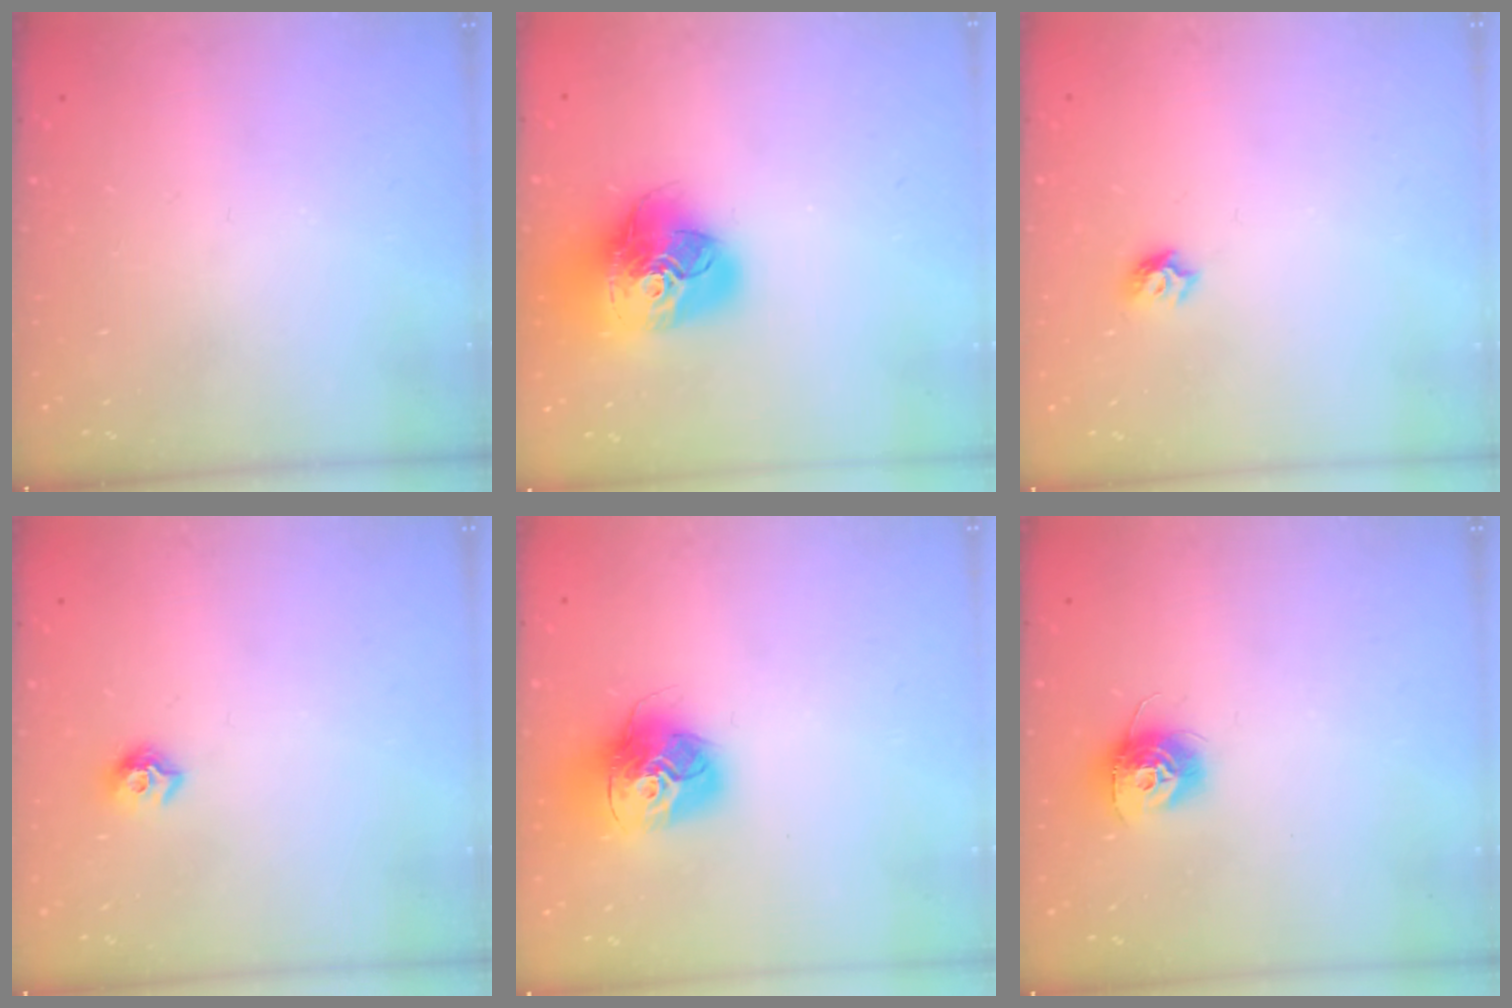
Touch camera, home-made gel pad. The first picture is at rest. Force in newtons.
{"total": 21.4, "press": 21.3, "slide": 2.3}
{"total": 5.1, "press": 5.1, "slide": 0.6}
{"total": 7.9, "press": 7.8, "slide": 0.7}
{"total": 15.4, "press": 15.3, "slide": 1.5}
{"total": 10.2, "press": 10.2, "slide": 0.4}